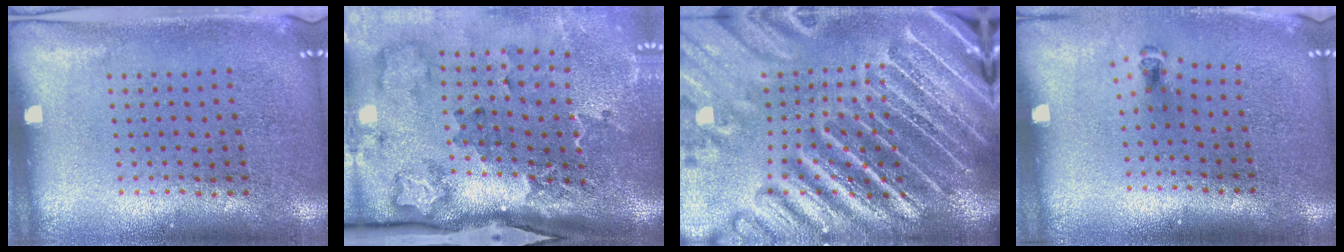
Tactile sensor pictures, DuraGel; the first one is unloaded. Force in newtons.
{"total": 3.0, "press": 2.2, "slide": 2.0}
{"total": 5.6, "press": 4.9, "slide": 2.8}
{"total": 0.5, "press": 0.3, "slide": 0.4}